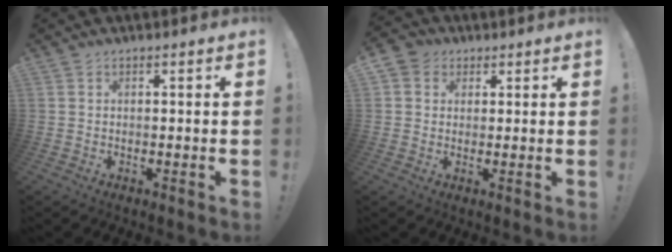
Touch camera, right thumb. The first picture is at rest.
{"total": 4.5, "force": [1.5, 4.1, 1.2], "torque": [-0.017, -0.001, 0.028]}